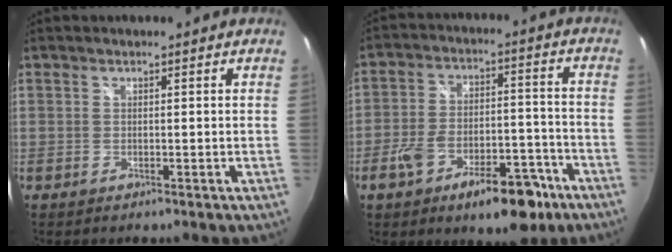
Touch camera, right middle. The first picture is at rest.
{"total": 14.8, "force": [-8.8, 6.2, 10.1], "torque": [-0.173, 0.008, -0.130]}